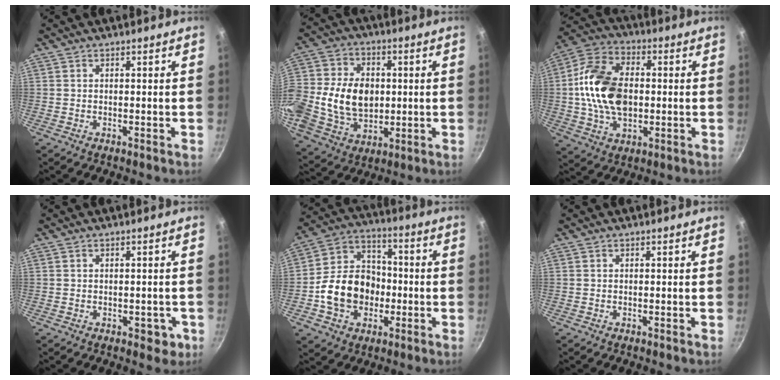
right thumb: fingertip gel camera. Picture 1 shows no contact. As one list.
[{"total": 21.1, "force": [0.2, 16.0, 13.7], "torque": [-0.283, 0.025, 0.009]}, {"total": 16.9, "force": [0.2, 11.1, 12.8], "torque": [-0.217, 0.020, -0.009]}, {"total": 3.3, "force": [-1.0, 2.1, 2.3], "torque": [-0.007, 0.013, -0.006]}, {"total": 15.5, "force": [-3.0, 12.4, 8.8], "torque": [-0.123, 0.041, -0.060]}, {"total": 0.0}]